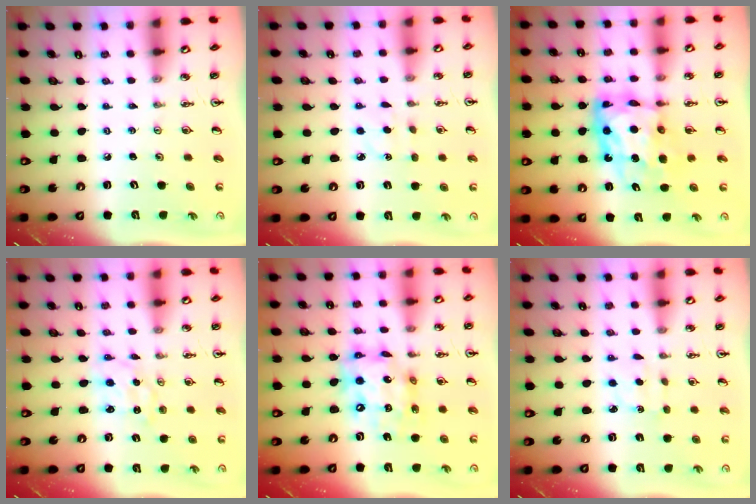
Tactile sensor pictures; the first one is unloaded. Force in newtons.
{"total": 2.7, "press": 2.6, "slide": 0.4}
{"total": 13.4, "press": 13.3, "slide": 1.6}
{"total": 1.5, "press": 1.5, "slide": 0.1}
{"total": 14.3, "press": 14.2, "slide": 1.5}
{"total": 3.4, "press": 3.4, "slide": 0.5}